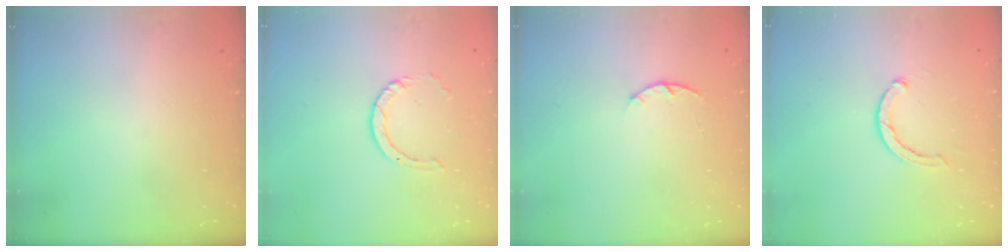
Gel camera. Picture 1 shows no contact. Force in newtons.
{"total": 4.1, "press": 4.1, "slide": 0.4}
{"total": 3.2, "press": 3.2, "slide": 0.5}
{"total": 3.5, "press": 3.4, "slide": 0.6}